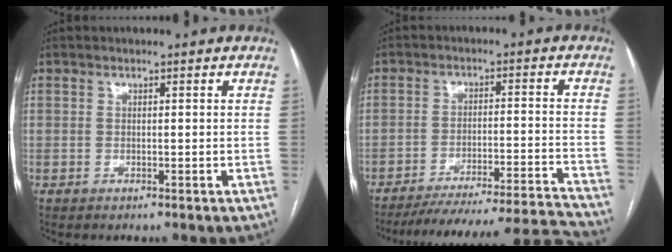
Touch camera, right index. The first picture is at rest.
{"total": 22.1, "force": [-21.1, -0.7, 6.6], "torque": [-0.065, -0.007, -0.286]}